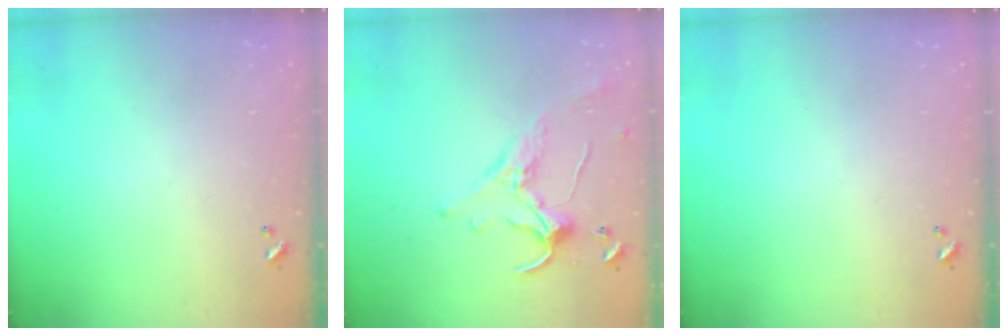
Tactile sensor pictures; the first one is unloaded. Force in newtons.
{"total": 1.1, "press": 0.3, "slide": 1.0}
{"total": 0.0}